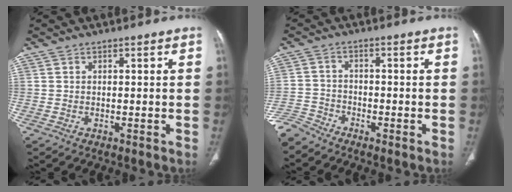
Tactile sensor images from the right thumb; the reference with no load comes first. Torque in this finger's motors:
{"motor_torque": [0.94, -0.21, 0.02, -0.64, -0.02]}